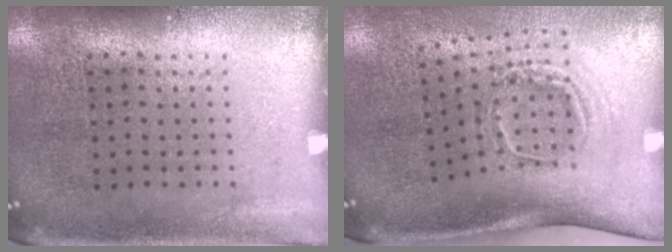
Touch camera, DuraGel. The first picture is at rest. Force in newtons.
{"total": 2.0, "press": 1.2, "slide": 1.6}